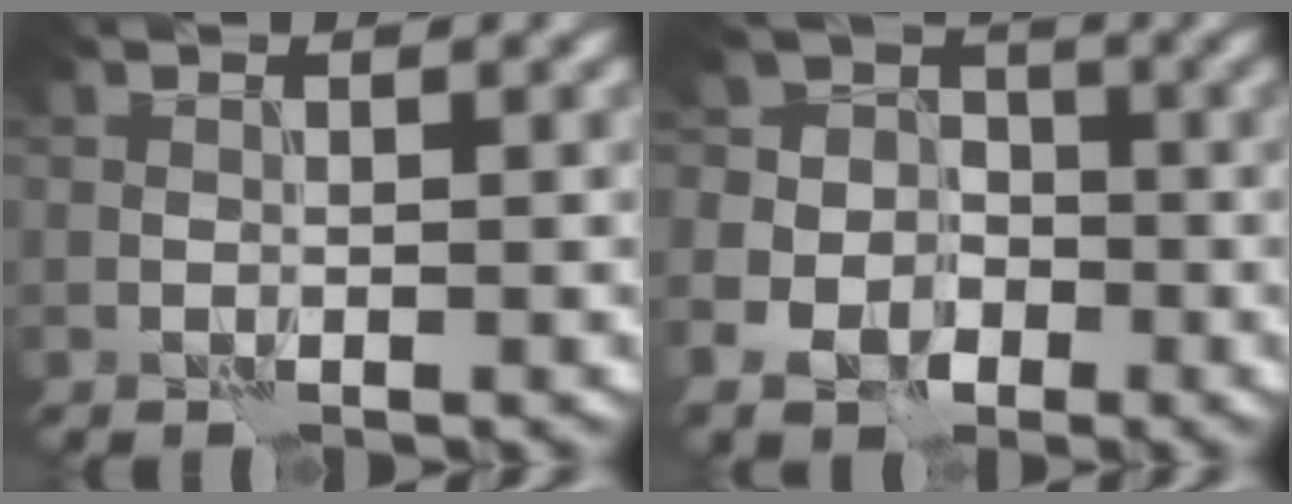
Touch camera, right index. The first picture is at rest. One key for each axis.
{"total": 10.0, "fx": -5.2, "fy": 8.1, "fz": 2.7, "tx": -0.044, "ty": -0.030, "tz": -0.104}